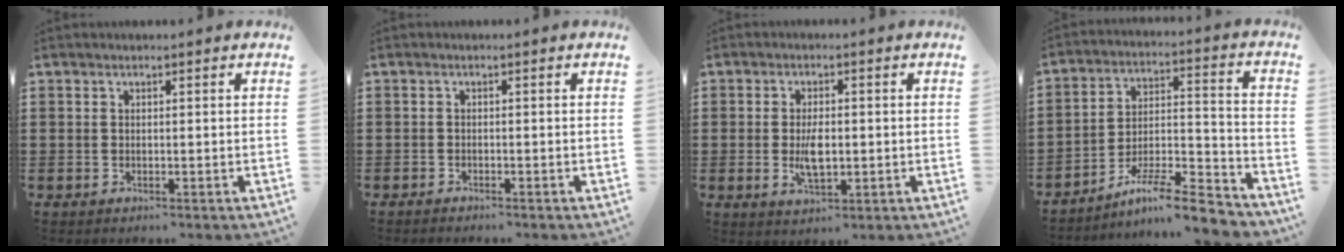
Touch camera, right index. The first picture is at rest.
{"total": 0.7, "force": [-0.7, 0.0, -0.1], "torque": [0.000, 0.001, -0.015]}
{"total": 4.5, "force": [-0.5, 2.1, 4.0], "torque": [-0.071, -0.002, -0.012]}
{"total": 9.9, "force": [-8.2, 1.2, 5.4], "torque": [-0.077, 0.017, -0.154]}